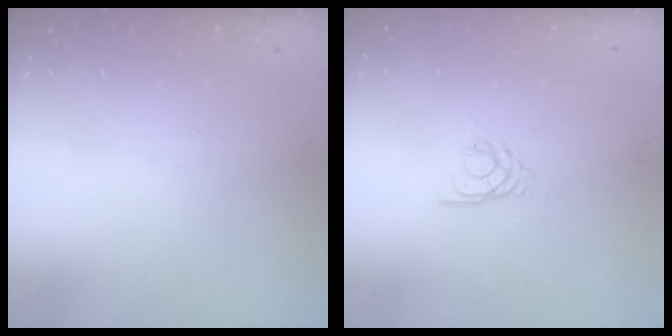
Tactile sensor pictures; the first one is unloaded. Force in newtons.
{"total": 2.5, "press": 2.4, "slide": 0.4}